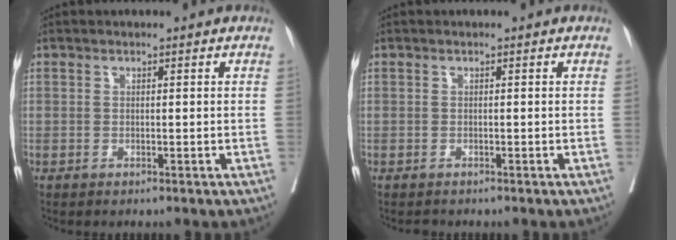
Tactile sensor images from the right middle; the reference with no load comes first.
{"total": 0.9, "force": [-0.8, 0.3, 0.1], "torque": [-0.007, -0.003, -0.015]}